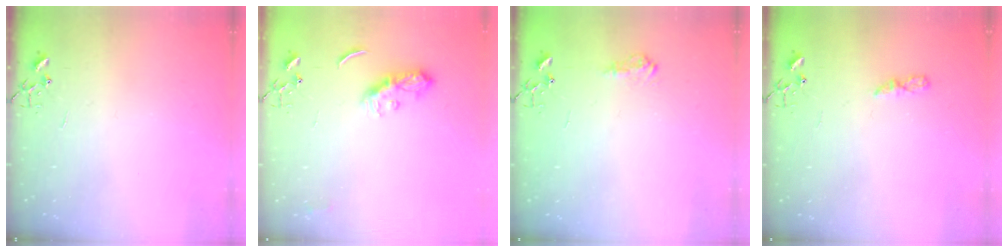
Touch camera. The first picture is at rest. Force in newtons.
{"total": 8.4, "press": 8.4, "slide": 0.2}
{"total": 8.8, "press": 8.8, "slide": 0.8}
{"total": 5.5, "press": 5.4, "slide": 0.4}